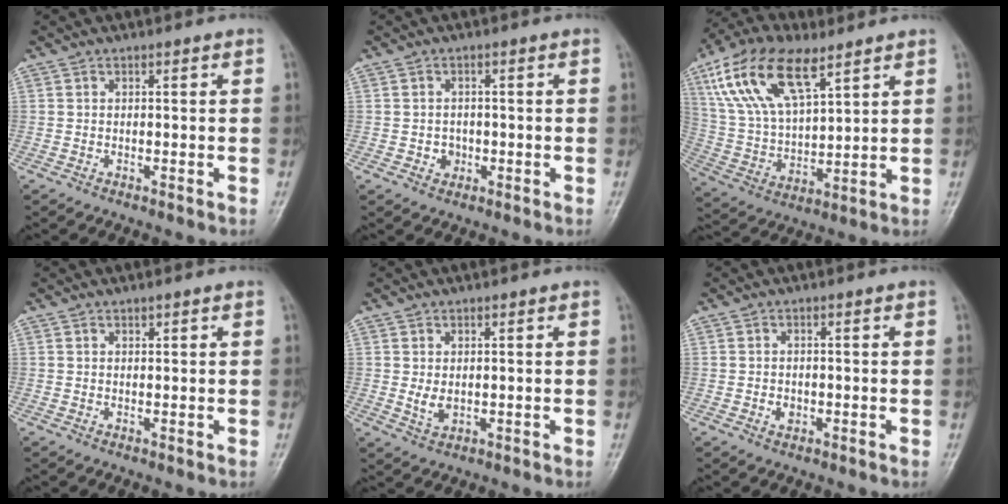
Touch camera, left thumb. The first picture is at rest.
{"total": 2.5, "force": [-0.6, 2.2, 0.9], "torque": [0.002, 0.006, -0.006]}
{"total": 18.2, "force": [9.6, 8.4, 13.0], "torque": [-0.238, -0.017, 0.184]}
{"total": 0.8, "force": [0.6, 0.3, 0.4], "torque": [-0.003, -0.003, 0.010]}
{"total": 2.9, "force": [0.5, 1.9, 2.2], "torque": [-0.033, -0.010, 0.015]}
{"total": 1.7, "force": [-0.4, 1.4, 0.9], "torque": [-0.009, 0.002, -0.004]}